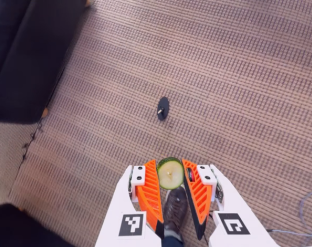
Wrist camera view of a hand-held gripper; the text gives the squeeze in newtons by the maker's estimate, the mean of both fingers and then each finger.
{"total": 9.1, "left": 9.2, "right": 9.1}